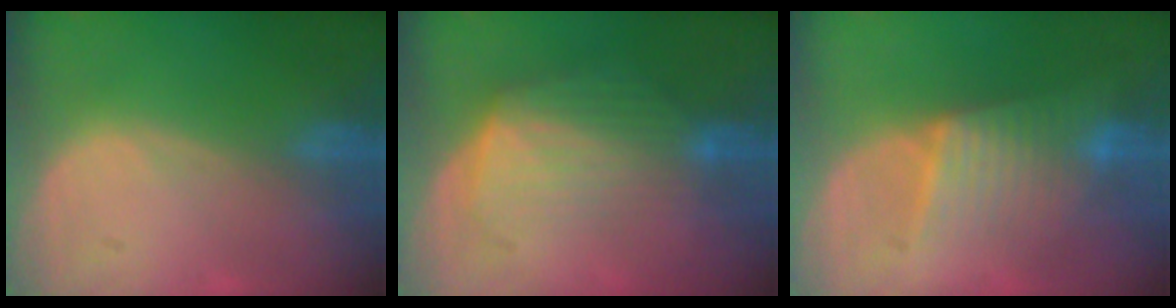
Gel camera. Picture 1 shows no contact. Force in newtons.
{"total": 6.5, "press": 6.5, "slide": 0.7}
{"total": 6.4, "press": 6.3, "slide": 1.0}